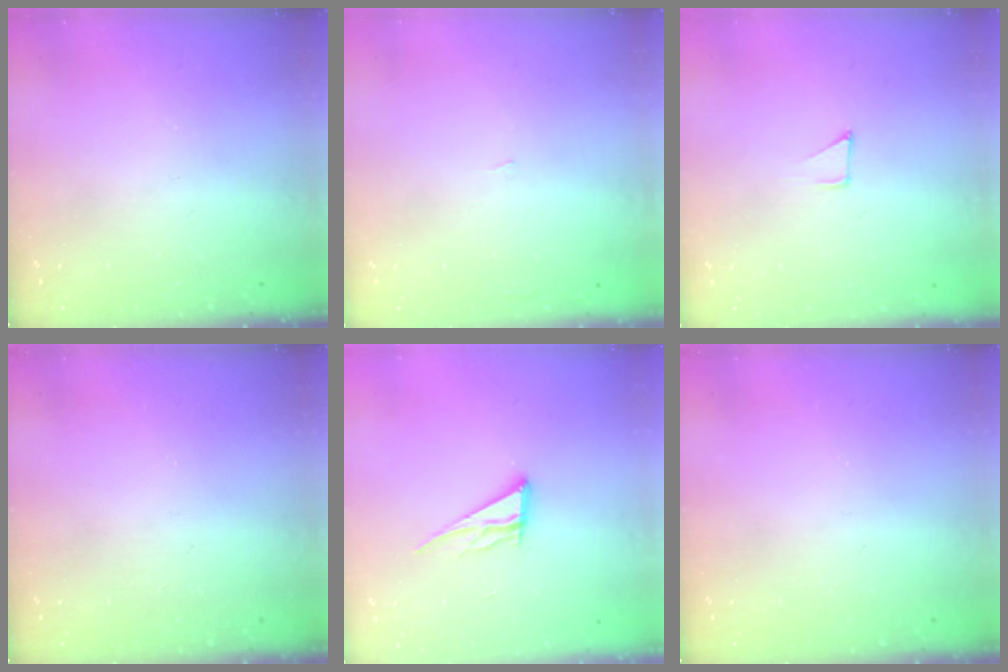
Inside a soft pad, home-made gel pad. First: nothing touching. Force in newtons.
{"total": 0.9, "press": 0.9, "slide": 0.0}
{"total": 2.8, "press": 2.8, "slide": 0.2}
{"total": 0.0}
{"total": 9.3, "press": 9.2, "slide": 0.9}
{"total": 0.0}